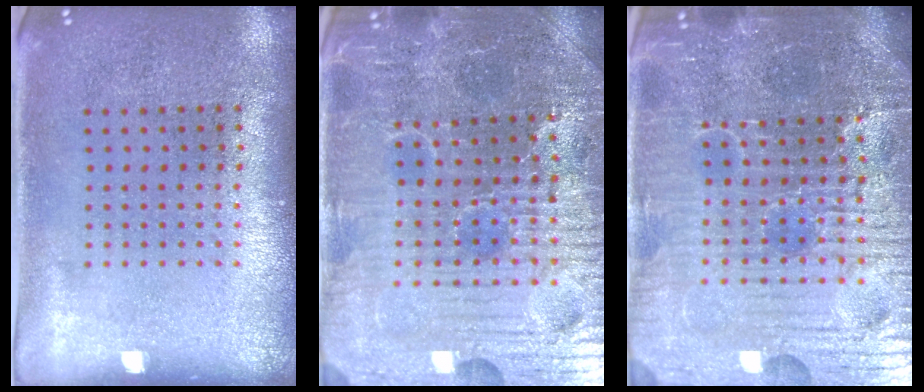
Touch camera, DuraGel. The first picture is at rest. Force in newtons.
{"total": 5.3, "press": 5.1, "slide": 1.5}
{"total": 6.4, "press": 5.8, "slide": 2.7}